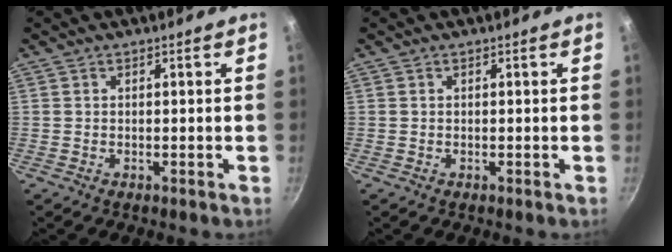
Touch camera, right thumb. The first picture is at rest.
{"total": 0.0}